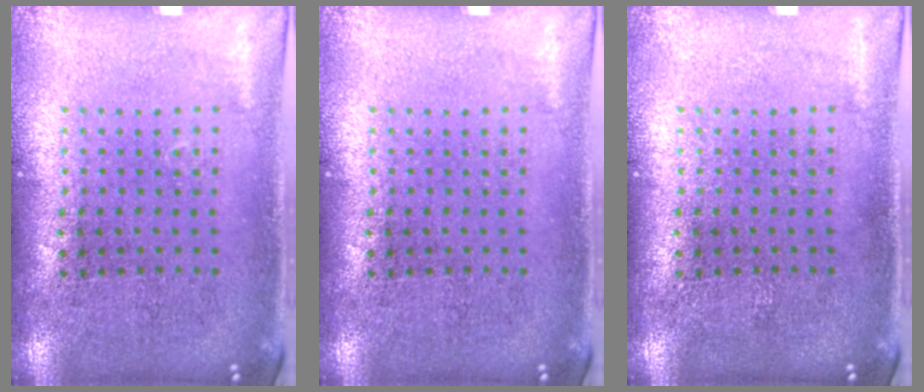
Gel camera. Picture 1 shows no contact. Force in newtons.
{"total": 0.0}
{"total": 0.0}